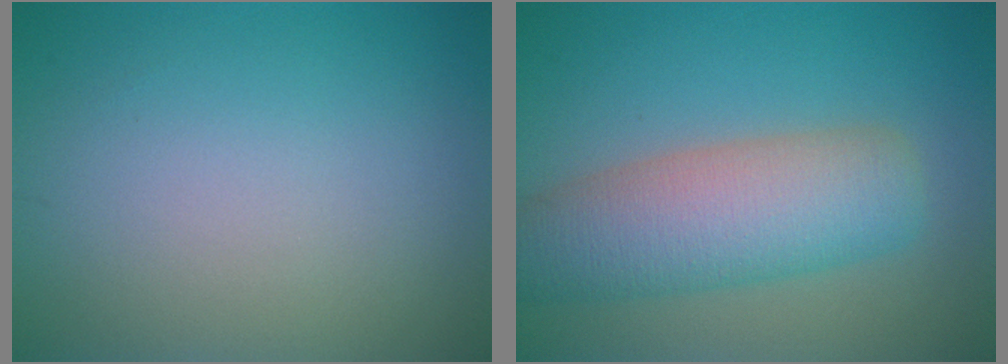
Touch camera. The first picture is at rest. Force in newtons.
{"total": 7.3, "press": 7.3, "slide": 0.6}